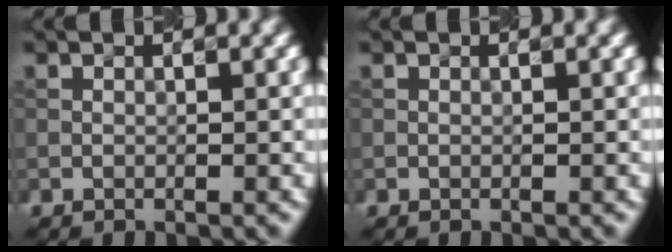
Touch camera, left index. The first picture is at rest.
{"total": 0.0}